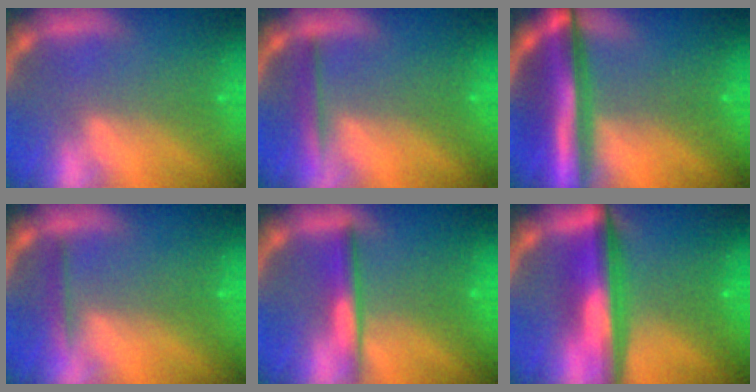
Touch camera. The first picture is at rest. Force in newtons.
{"total": 2.0}
{"total": 9.1}
{"total": 1.4}
{"total": 3.0}
{"total": 7.1}